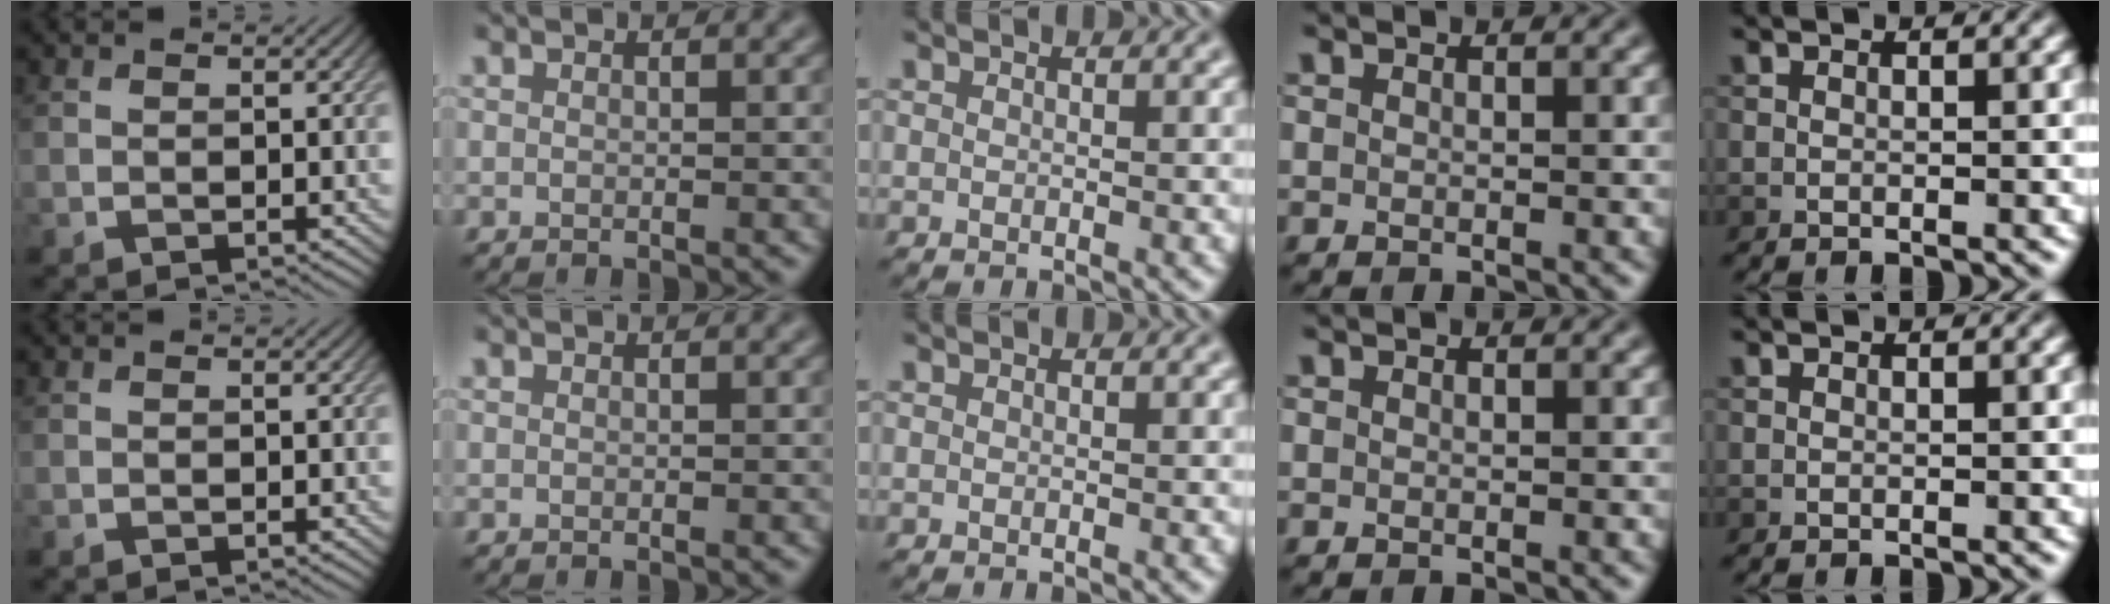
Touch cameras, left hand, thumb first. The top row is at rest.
{}